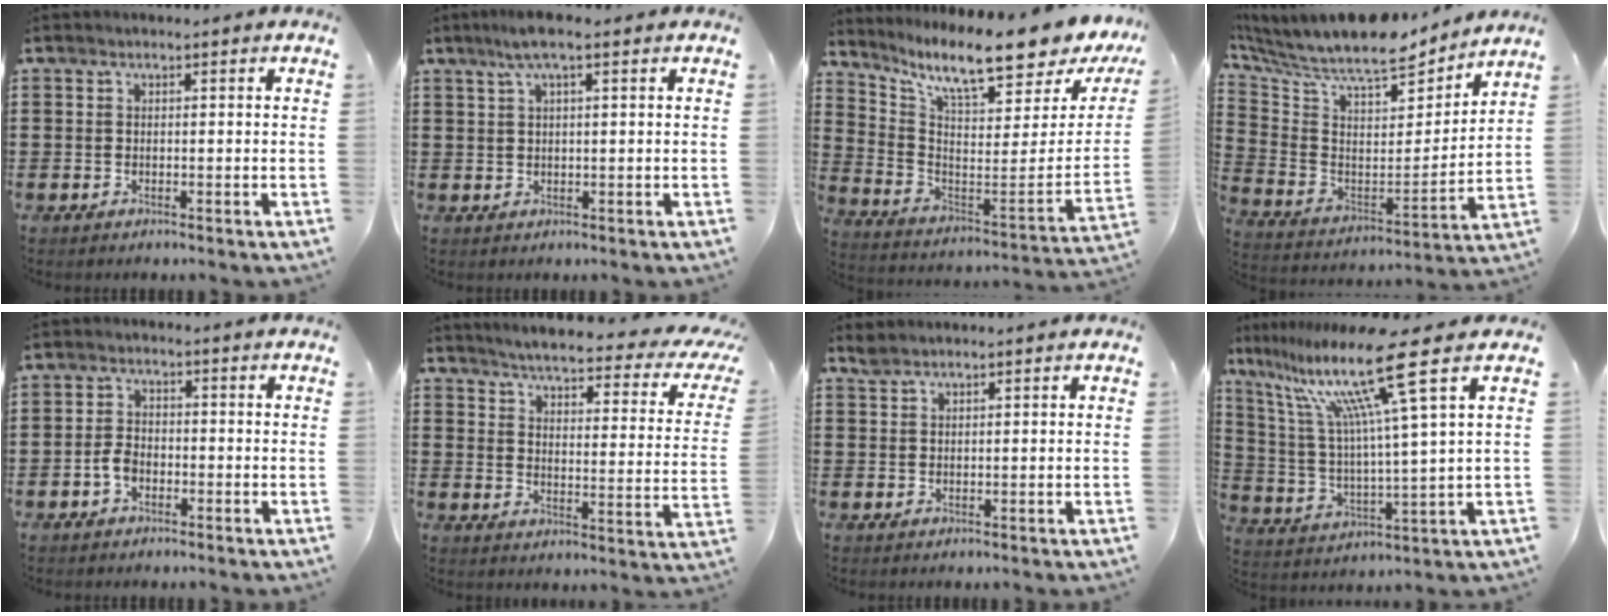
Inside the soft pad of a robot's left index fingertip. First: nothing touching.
{"total": 3.8, "force": [2.0, 0.4, 3.2], "torque": [-0.064, 0.003, 0.035]}
{"total": 11.4, "force": [8.4, 1.0, 7.6], "torque": [-0.153, -0.070, 0.133]}
{"total": 10.3, "force": [9.1, 2.2, 4.2], "torque": [-0.117, -0.073, 0.156]}
{"total": 3.1, "force": [-1.0, 1.9, 2.1], "torque": [-0.055, -0.002, -0.023]}
{"total": 4.3, "force": [3.7, 0.0, 2.3], "torque": [-0.063, -0.028, 0.055]}
{"total": 1.9, "force": [1.7, 0.5, 0.6], "torque": [-0.016, 0.001, 0.033]}
{"total": 15.1, "force": [9.3, 0.2, 11.9], "torque": [-0.240, -0.046, 0.141]}